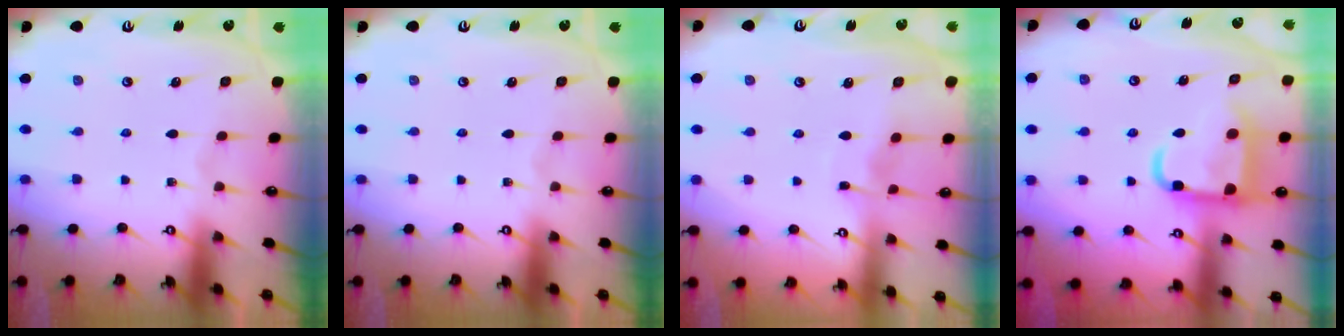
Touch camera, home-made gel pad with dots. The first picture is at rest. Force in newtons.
{"total": 0.0}
{"total": 4.7, "press": 4.7, "slide": 0.5}
{"total": 13.2, "press": 13.2, "slide": 1.6}